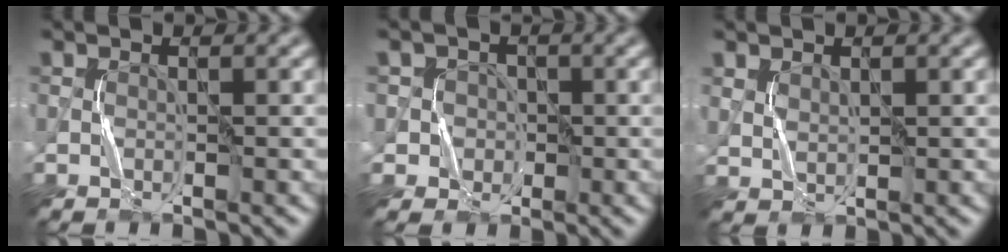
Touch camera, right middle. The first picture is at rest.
{"total": 4.0, "force": [0.0, 3.9, 0.6], "torque": [0.005, 0.019, -0.009]}
{"total": 1.4, "force": [0.8, 0.8, 0.7], "torque": [-0.021, -0.002, 0.024]}